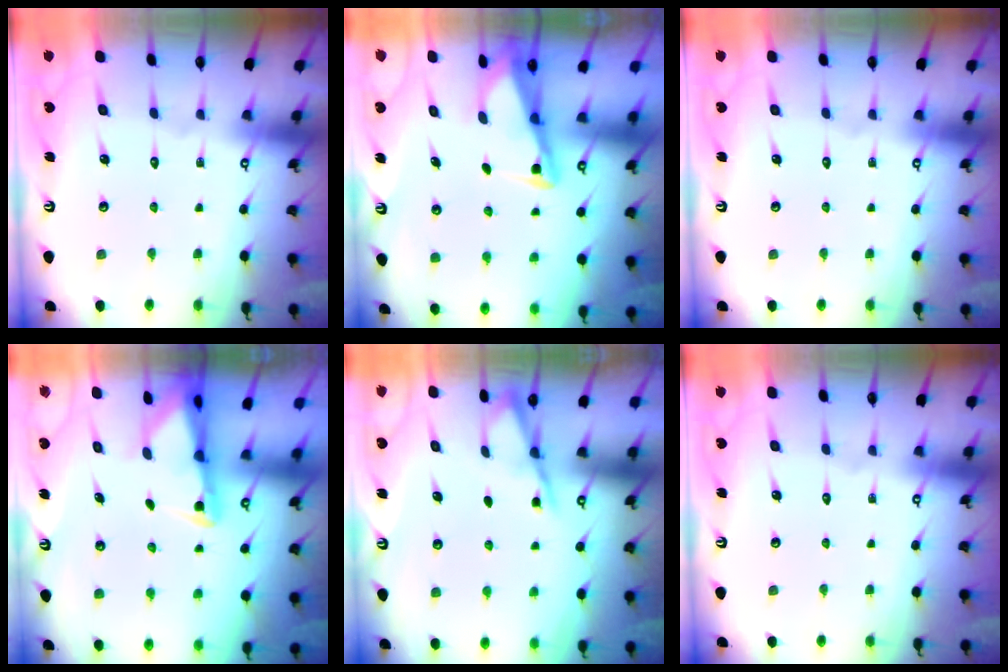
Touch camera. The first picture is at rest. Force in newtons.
{"total": 2.9, "press": 2.9, "slide": 0.3}
{"total": 0.0}
{"total": 2.4, "press": 2.3, "slide": 0.5}
{"total": 2.3, "press": 2.2, "slide": 0.4}
{"total": 0.0}